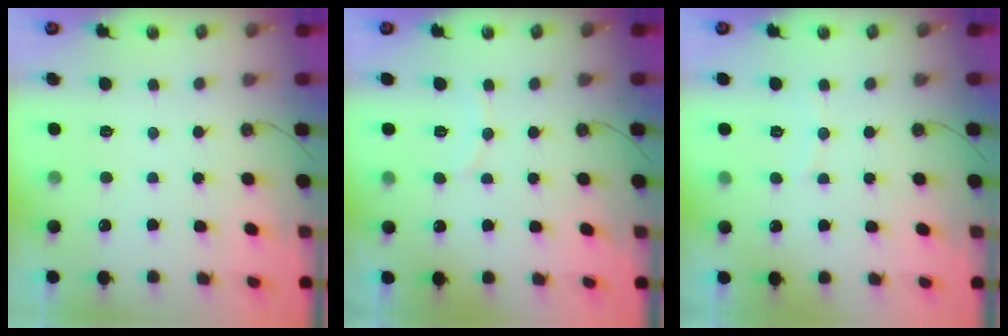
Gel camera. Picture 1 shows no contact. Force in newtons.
{"total": 4.7, "press": 4.7, "slide": 0.5}
{"total": 3.3, "press": 3.2, "slide": 0.5}